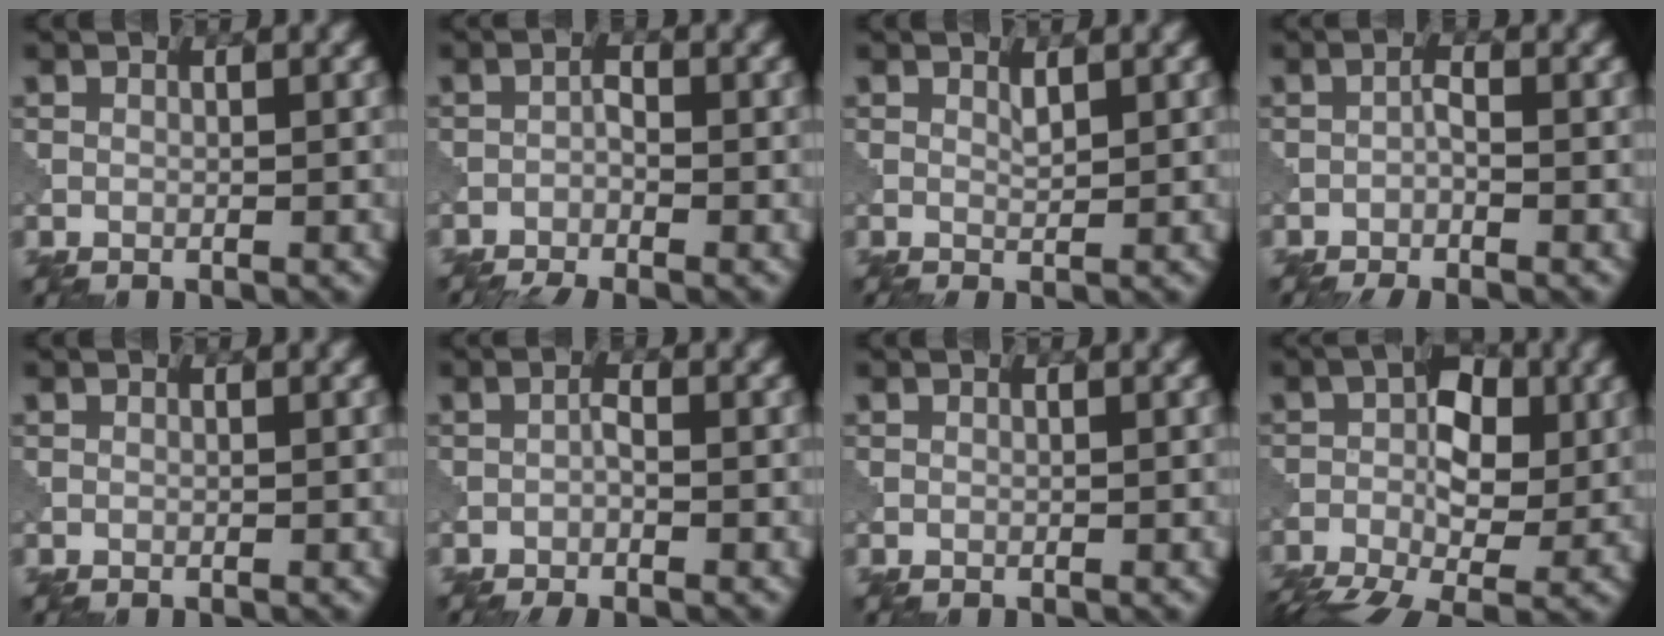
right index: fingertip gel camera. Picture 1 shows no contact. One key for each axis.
{"total": 2.9, "fx": -2.3, "fy": 0.5, "fz": 1.7, "tx": -0.037, "ty": -0.006, "tz": -0.053}
{"total": 0.9, "fx": 0.4, "fy": 0.1, "fz": 0.8, "tx": -0.017, "ty": -0.002, "tz": 0.007}
{"total": 2.2, "fx": -1.5, "fy": 0.3, "fz": 1.6, "tx": -0.033, "ty": -0.002, "tz": -0.035}
{"total": 0.0}
{"total": 1.8, "fx": -1.1, "fy": 0.3, "fz": 1.4, "tx": -0.031, "ty": 0.000, "tz": -0.025}
{"total": 0.0}
{"total": 9.2, "fx": -2.4, "fy": 5.1, "fz": 7.2, "tx": -0.118, "ty": -0.002, "tz": -0.049}